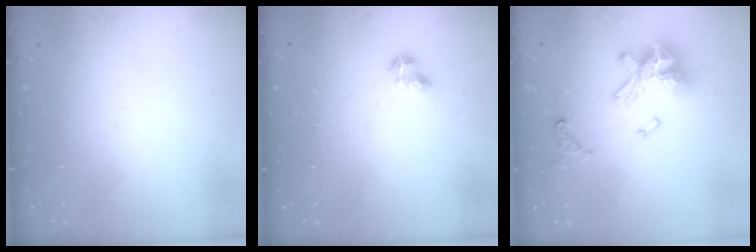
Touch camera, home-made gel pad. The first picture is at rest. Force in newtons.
{"total": 2.9, "press": 2.9, "slide": 0.3}
{"total": 15.0, "press": 14.9, "slide": 1.9}